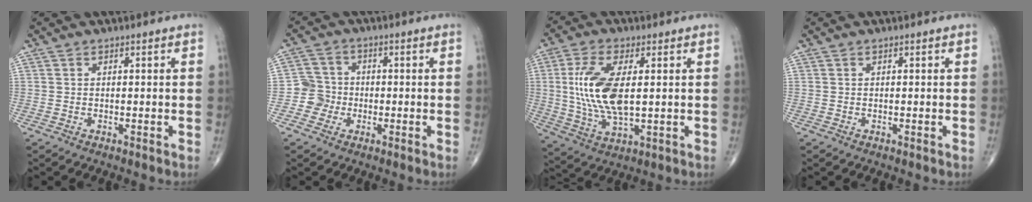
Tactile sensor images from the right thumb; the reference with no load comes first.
{"total": 4.6, "force": [-1.4, 4.3, 0.3], "torque": [0.025, 0.015, -0.037]}
{"total": 13.6, "force": [1.4, 6.0, 12.1], "torque": [-0.252, -0.011, 0.032]}
{"total": 0.0}